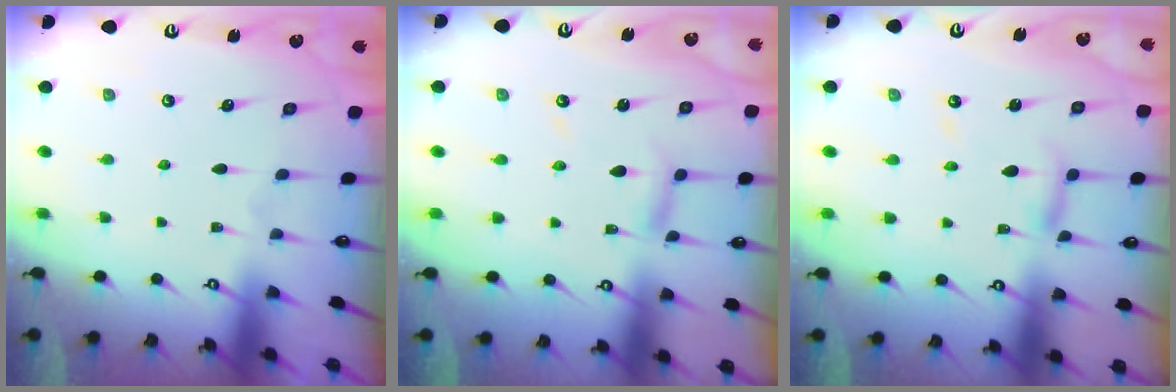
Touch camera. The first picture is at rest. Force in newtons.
{"total": 5.3, "press": 5.3, "slide": 0.5}
{"total": 6.5, "press": 6.4, "slide": 0.5}